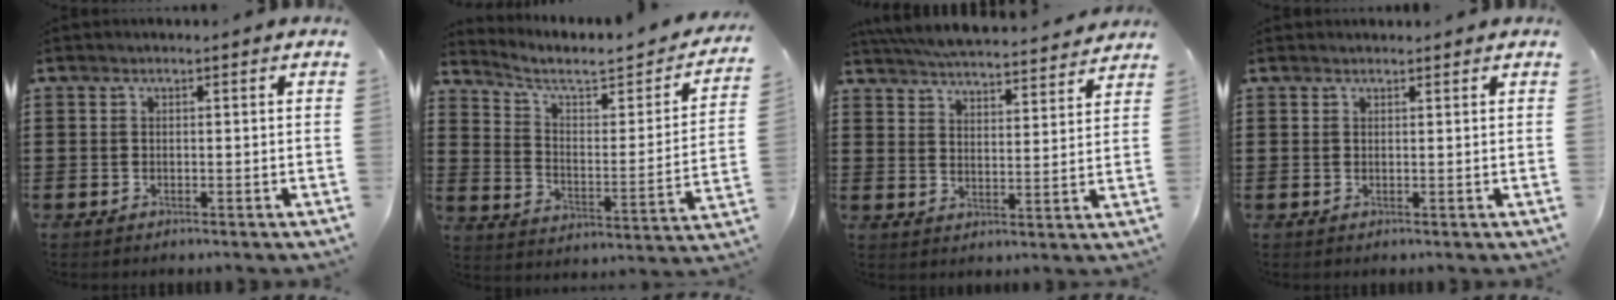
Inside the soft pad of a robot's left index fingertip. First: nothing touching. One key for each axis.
{"total": 5.1, "fx": 4.0, "fy": 1.2, "fz": 2.9, "tx": -0.080, "ty": -0.031, "tz": 0.059}
{"total": 5.8, "fx": 5.7, "fy": 0.1, "fz": 1.1, "tx": -0.045, "ty": -0.035, "tz": 0.101}
{"total": 0.6, "fx": 0.6, "fy": 0.2, "fz": 0.0, "tx": -0.002, "ty": 0.000, "tz": 0.012}